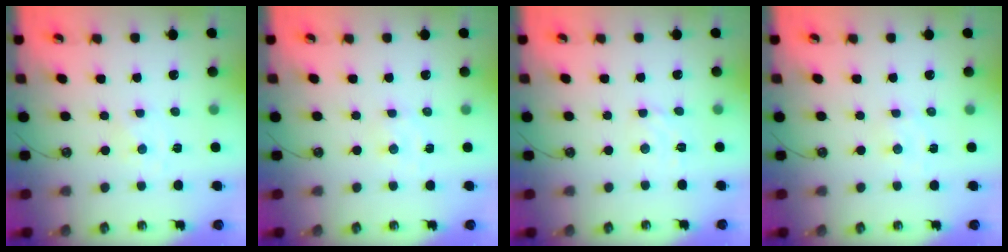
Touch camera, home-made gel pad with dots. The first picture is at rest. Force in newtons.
{"total": 1.6, "press": 1.6, "slide": 0.1}
{"total": 2.9, "press": 2.9, "slide": 0.3}
{"total": 1.6, "press": 1.6, "slide": 0.1}